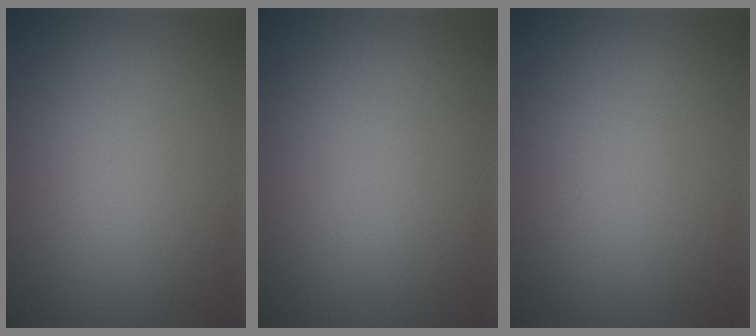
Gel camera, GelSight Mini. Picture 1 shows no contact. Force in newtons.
{"total": 0.0}
{"total": 0.0}